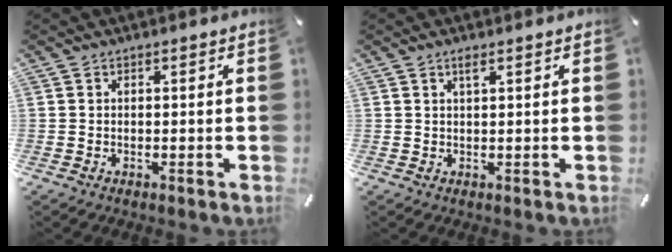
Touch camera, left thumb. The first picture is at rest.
{"total": 1.5, "force": [0.8, 0.2, 1.3], "torque": [-0.028, 0.000, 0.014]}